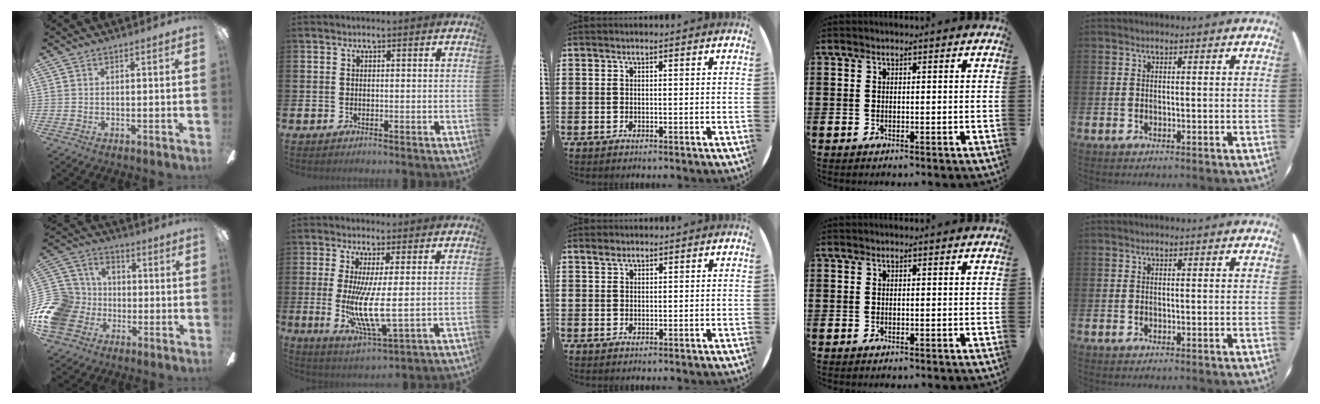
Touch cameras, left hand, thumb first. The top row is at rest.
{"thumb": {"total": 15.5, "force": [-5.3, 13.0, 6.6], "torque": [-0.142, 0.049, -0.094]}, "index": {"total": 8.0, "force": [0.7, 1.4, 7.9], "torque": [-0.132, -0.026, 0.011]}, "middle": {"total": 1.4, "force": [1.2, 0.7, 0.4], "torque": [-0.002, 0.001, 0.020]}}